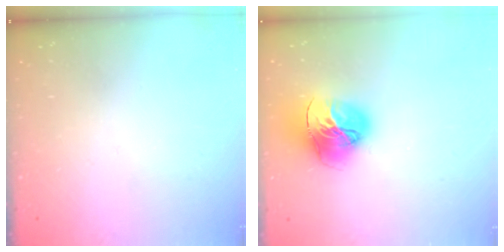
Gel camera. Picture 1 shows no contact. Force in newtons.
{"total": 16.9, "press": 16.8, "slide": 1.7}